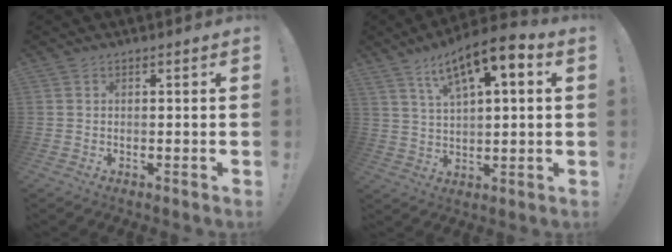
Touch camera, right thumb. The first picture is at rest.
{"total": 10.5, "force": [5.9, 2.8, 8.3], "torque": [-0.141, -0.027, 0.099]}